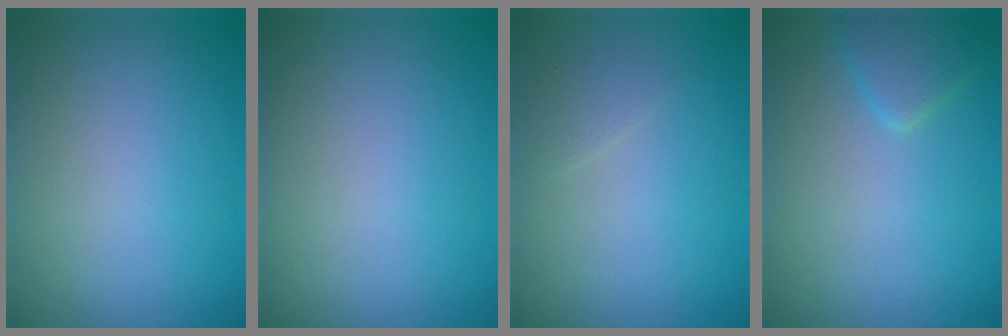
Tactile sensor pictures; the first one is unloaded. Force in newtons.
{"total": 0.0}
{"total": 0.9, "press": 0.9, "slide": 0.0}
{"total": 2.1, "press": 2.1, "slide": 0.1}